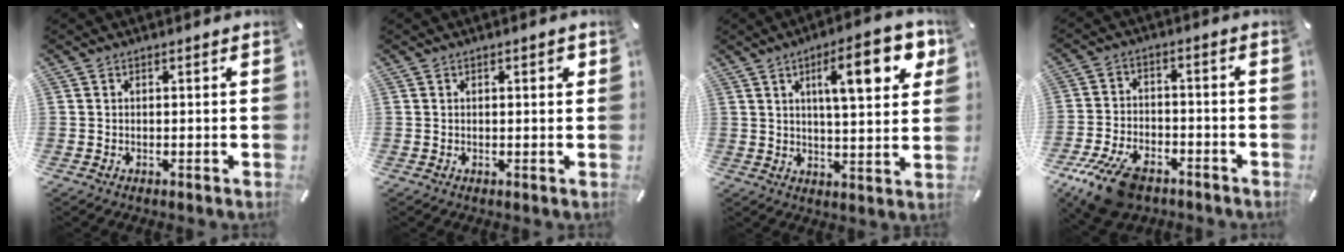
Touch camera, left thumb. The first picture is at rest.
{"total": 1.6, "force": [0.5, 0.5, 1.5], "torque": [-0.020, 0.002, 0.004]}
{"total": 15.7, "force": [6.4, 4.8, 13.5], "torque": [-0.197, -0.015, 0.094]}
{"total": 12.2, "force": [-7.9, 6.1, 7.1], "torque": [-0.135, 0.040, -0.140]}